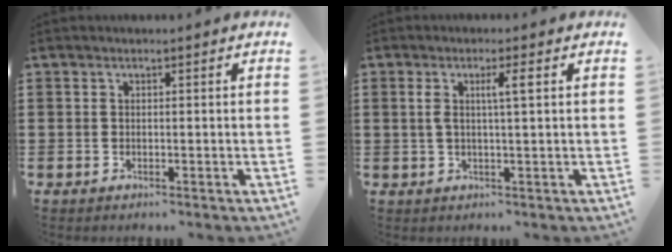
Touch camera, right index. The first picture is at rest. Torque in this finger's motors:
{"motor_torque": [0.16, -0.05, 0.12, 0.05]}